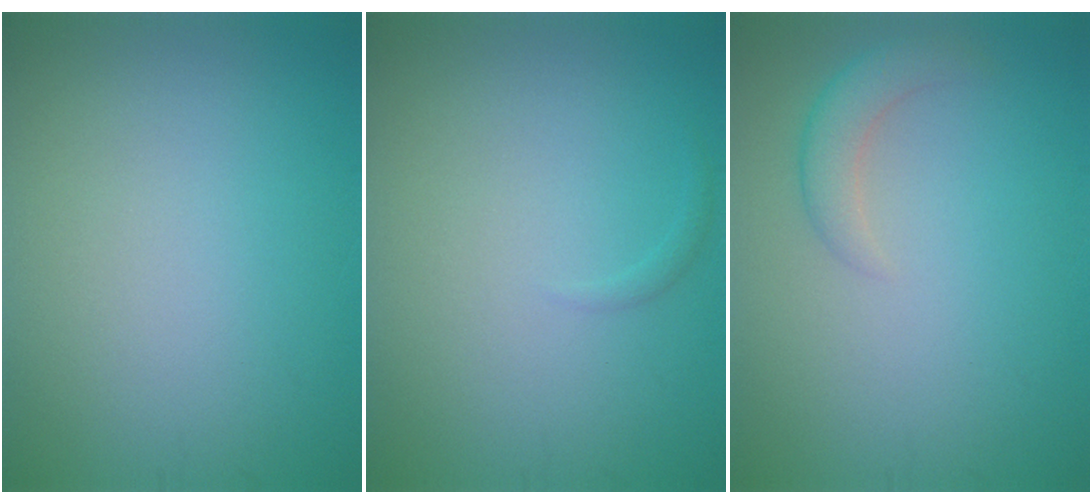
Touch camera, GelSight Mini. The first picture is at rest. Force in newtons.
{"total": 0.5, "press": 0.5, "slide": 0.1}
{"total": 2.2, "press": 2.2, "slide": 0.1}